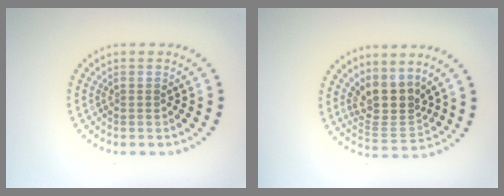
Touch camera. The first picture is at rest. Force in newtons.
{"total": 3.8, "press": 2.9, "slide": 2.5}